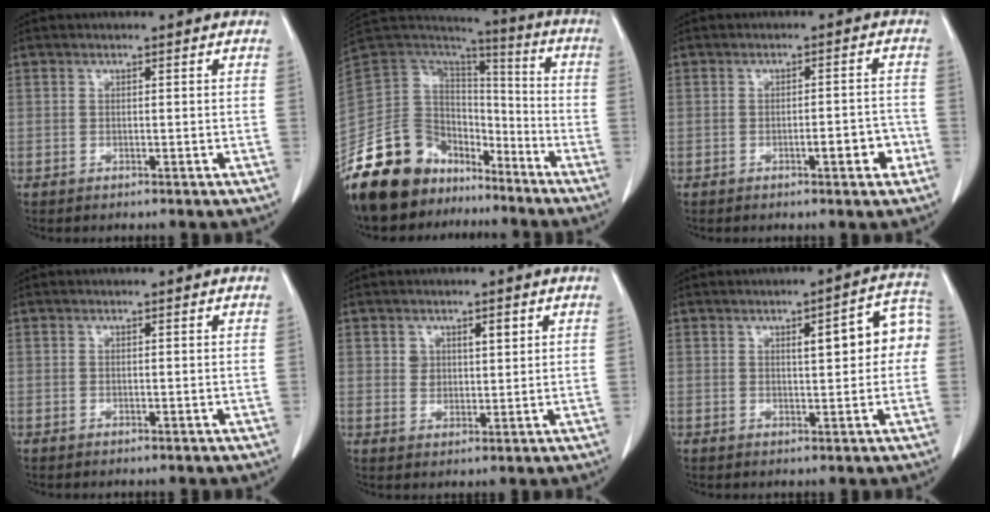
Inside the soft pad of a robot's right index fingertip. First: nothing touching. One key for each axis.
{"total": 18.8, "fx": -13.9, "fy": 11.4, "fz": 5.8, "tx": -0.118, "ty": 0.069, "tz": -0.238}
{"total": 4.2, "fx": -2.0, "fy": 0.9, "fz": 3.6, "tx": -0.047, "ty": 0.006, "tz": -0.025}
{"total": 0.0}
{"total": 3.3, "fx": 1.5, "fy": 2.2, "fz": 1.9, "tx": -0.028, "ty": 0.006, "tz": 0.028}
{"total": 7.8, "fx": 1.1, "fy": 2.0, "fz": 7.4, "tx": -0.092, "ty": 0.030, "tz": 0.012}